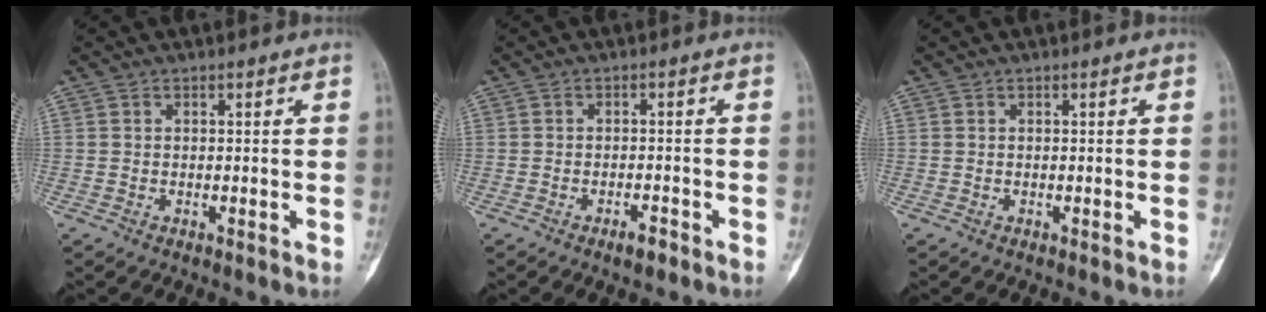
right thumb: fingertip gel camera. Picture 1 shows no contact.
{"total": 2.4, "force": [-1.7, 0.8, 1.5], "torque": [-0.022, 0.008, -0.028]}
{"total": 0.0}